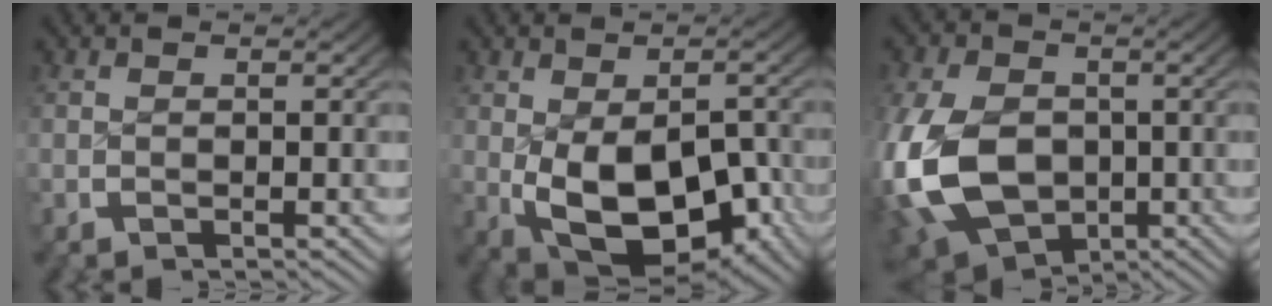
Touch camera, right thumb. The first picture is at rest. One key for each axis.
{"total": 13.7, "fx": -3.5, "fy": 8.7, "fz": 10.0, "tx": -0.200, "ty": -0.070, "tz": -0.015}
{"total": 13.2, "fx": -2.3, "fy": 9.7, "fz": 8.6, "tx": -0.223, "ty": -0.061, "tz": -0.009}